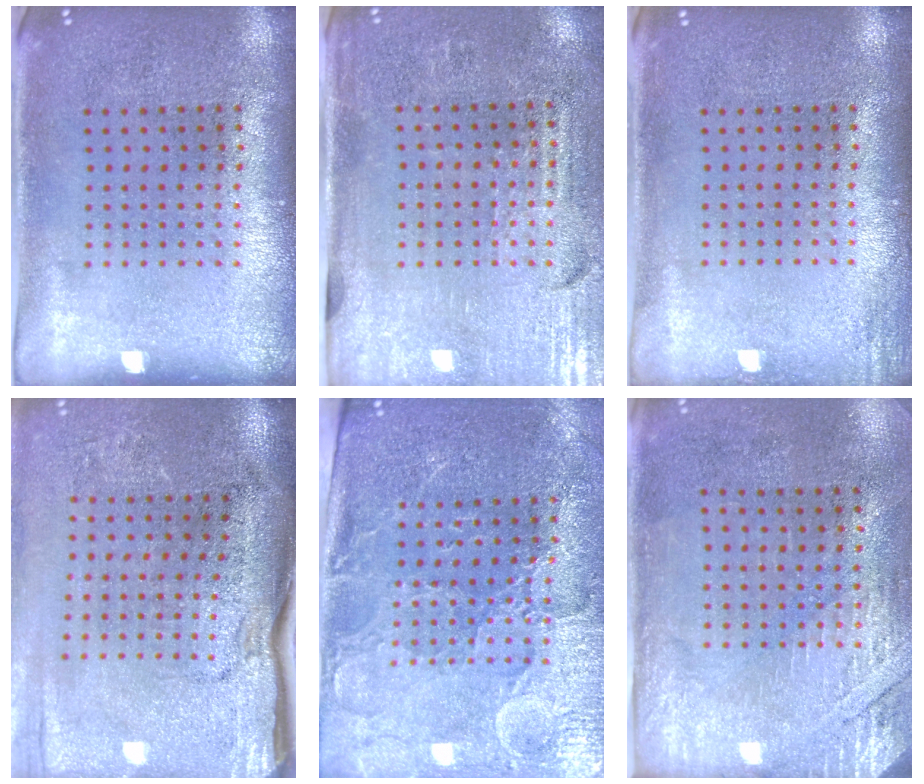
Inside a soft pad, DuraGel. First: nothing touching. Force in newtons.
{"total": 3.4, "press": 3.1, "slide": 1.3}
{"total": 1.2, "press": 1.2, "slide": 0.1}
{"total": 4.4, "press": 3.7, "slide": 2.3}
{"total": 3.5, "press": 3.3, "slide": 1.1}
{"total": 2.8, "press": 2.4, "slide": 1.4}